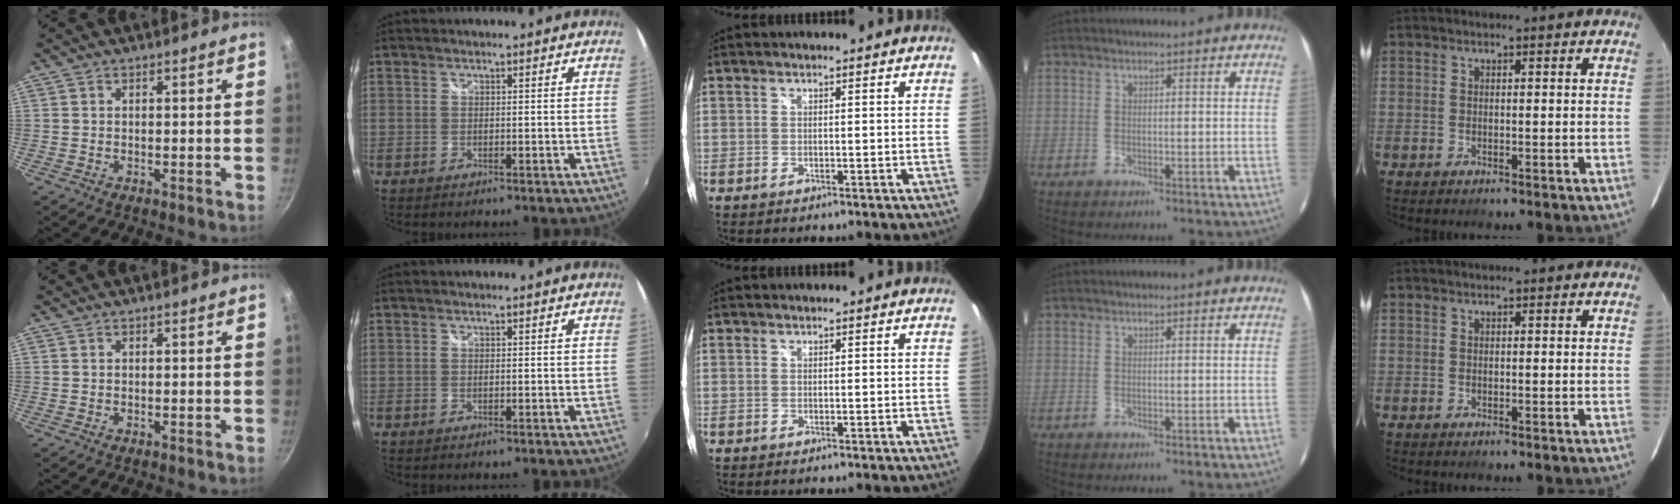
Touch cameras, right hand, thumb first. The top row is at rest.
{}